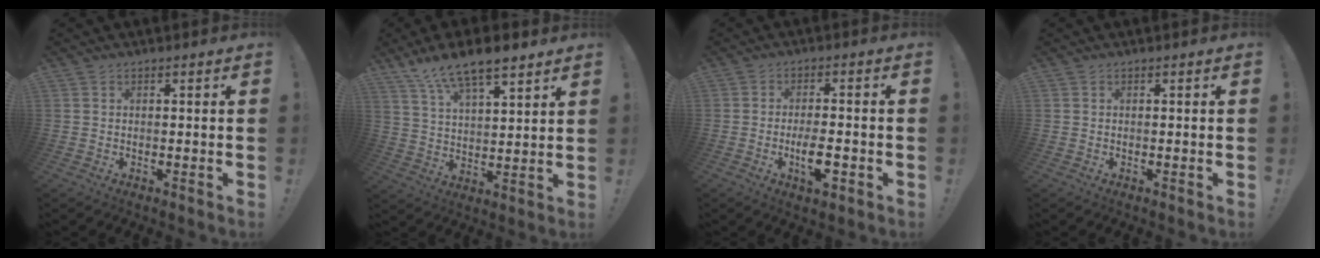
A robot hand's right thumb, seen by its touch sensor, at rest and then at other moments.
{"total": 11.8, "force": [9.3, 3.6, 6.3], "torque": [-0.115, -0.055, 0.168]}
{"total": 7.1, "force": [-2.4, 2.2, 6.3], "torque": [-0.122, 0.005, -0.039]}
{"total": 0.0}